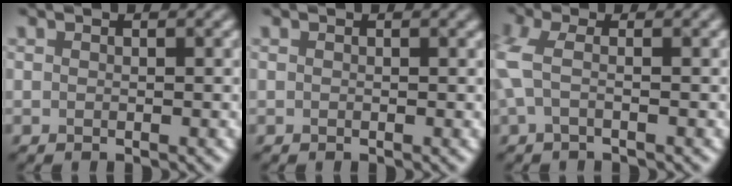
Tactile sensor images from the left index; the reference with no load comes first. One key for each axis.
{"total": 0.7, "fx": 0.4, "fy": 0.4, "fz": 0.5, "tx": -0.003, "ty": 0.004, "tz": 0.001}
{"total": 3.1, "fx": -0.6, "fy": 0.9, "fz": 2.9, "tx": -0.077, "ty": 0.009, "tz": -0.011}